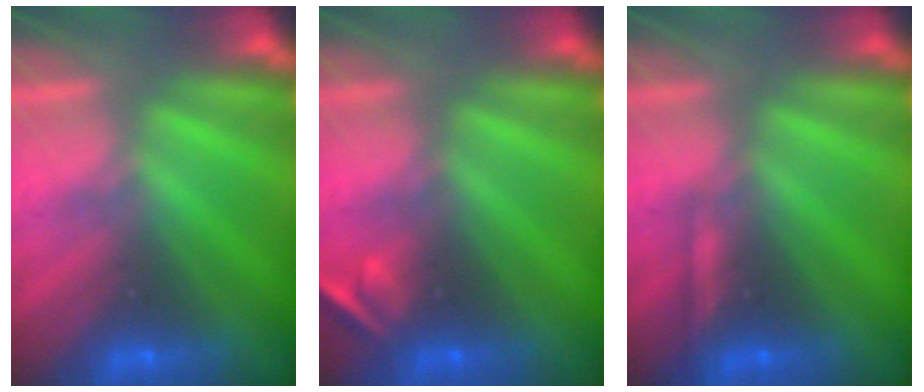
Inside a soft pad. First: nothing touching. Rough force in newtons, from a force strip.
{"total": 2.1}
{"total": 2.2}